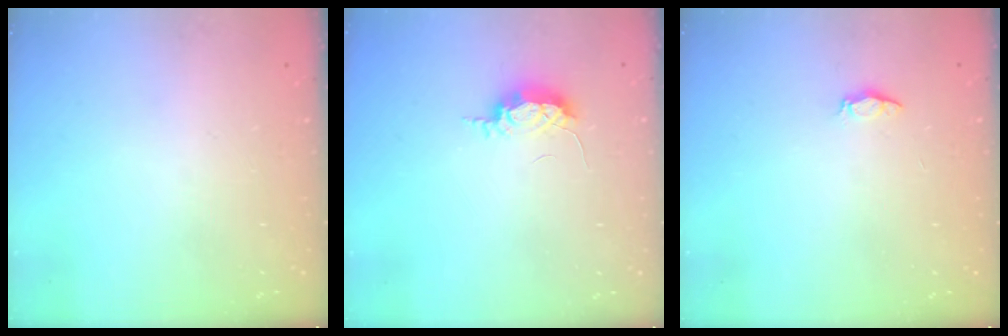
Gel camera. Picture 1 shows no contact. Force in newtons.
{"total": 5.9, "press": 5.5, "slide": 2.2}
{"total": 2.5, "press": 2.5, "slide": 0.3}